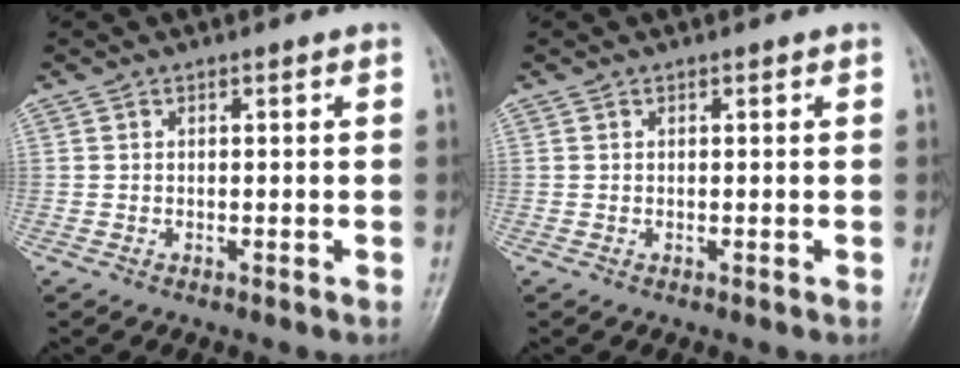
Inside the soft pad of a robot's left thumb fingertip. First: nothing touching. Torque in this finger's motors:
{"motor_torque": [0.00, 0.00, 0.00, 0.00, 0.00]}